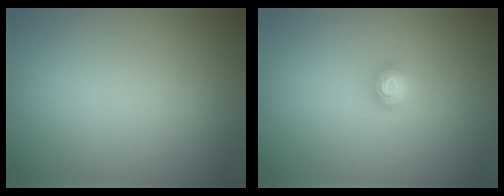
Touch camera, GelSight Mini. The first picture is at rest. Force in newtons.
{"total": 1.6, "press": 1.3, "slide": 1.1}